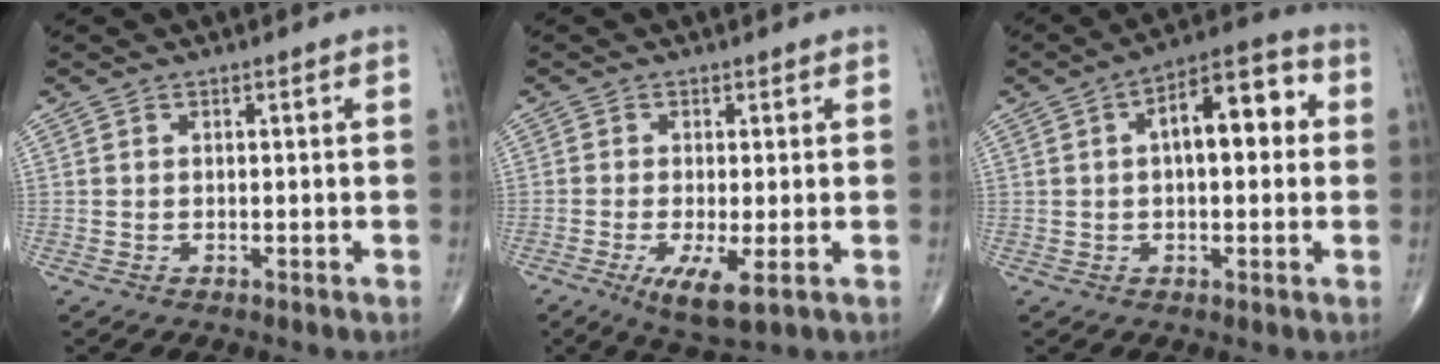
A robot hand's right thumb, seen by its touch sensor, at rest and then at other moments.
{"total": 6.4, "force": [-2.1, 1.5, 5.9], "torque": [-0.111, -0.019, -0.034]}
{"total": 11.8, "force": [2.0, 5.5, 10.3], "torque": [-0.126, 0.025, 0.020]}